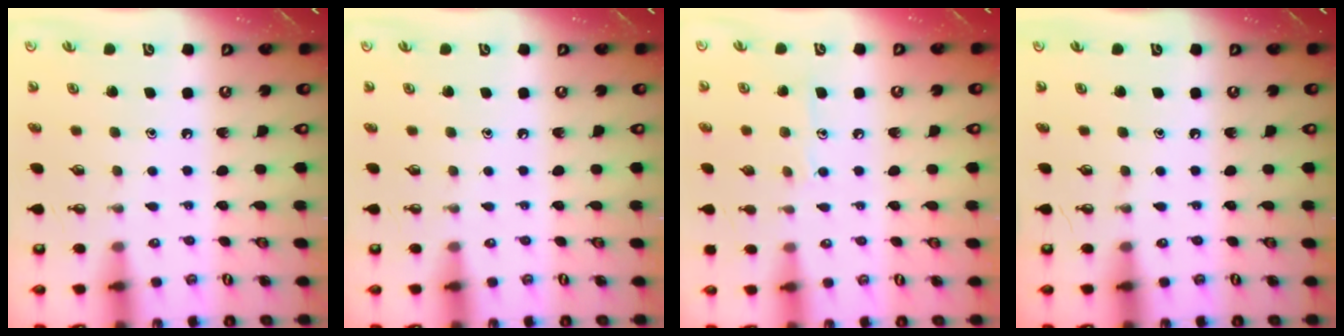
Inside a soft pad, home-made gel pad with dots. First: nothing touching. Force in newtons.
{"total": 0.0}
{"total": 7.5, "press": 7.5, "slide": 0.6}
{"total": 0.0}